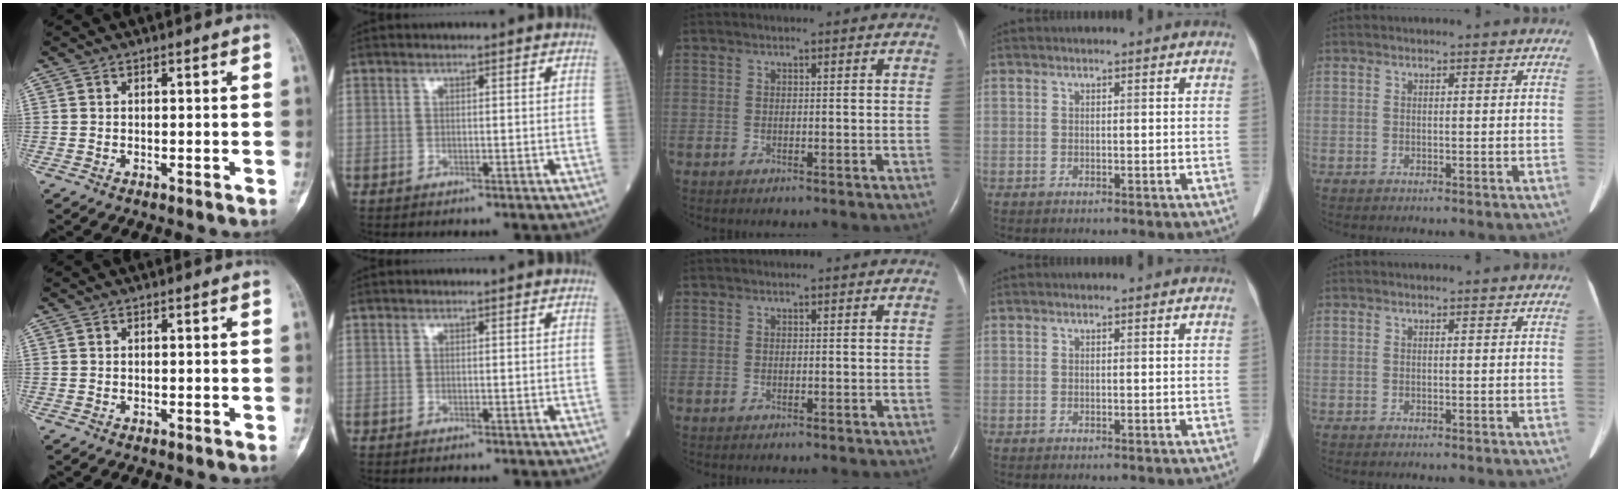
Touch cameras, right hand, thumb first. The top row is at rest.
{}